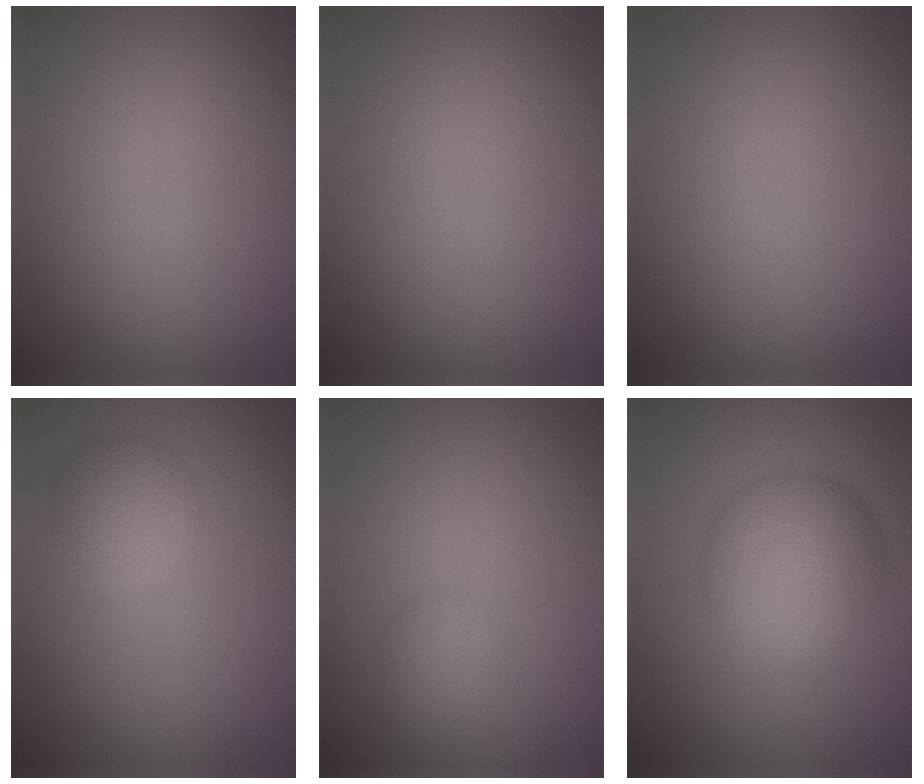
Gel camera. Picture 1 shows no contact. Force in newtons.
{"total": 0.0}
{"total": 0.0}
{"total": 2.7, "press": 2.7, "slide": 0.2}
{"total": 1.6, "press": 1.6, "slide": 0.1}
{"total": 6.8, "press": 6.7, "slide": 0.1}